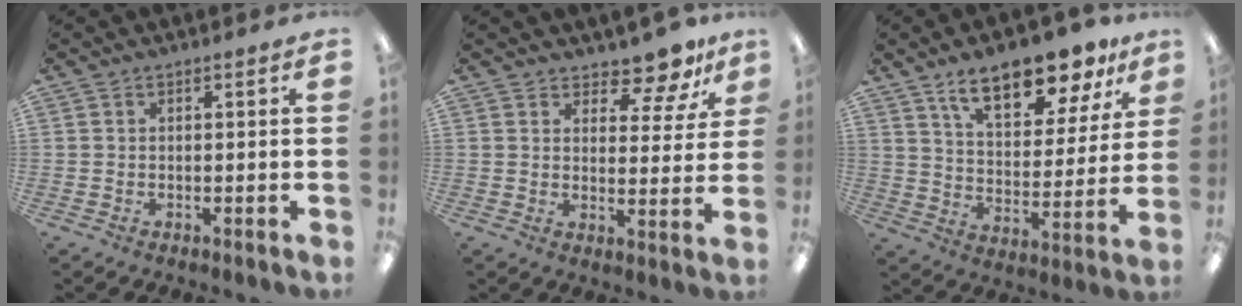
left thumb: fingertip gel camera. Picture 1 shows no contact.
{"total": 8.5, "force": [7.2, 3.2, 3.2], "torque": [-0.043, -0.053, 0.127]}
{"total": 16.5, "force": [12.0, 6.5, 9.2], "torque": [-0.141, -0.064, 0.204]}